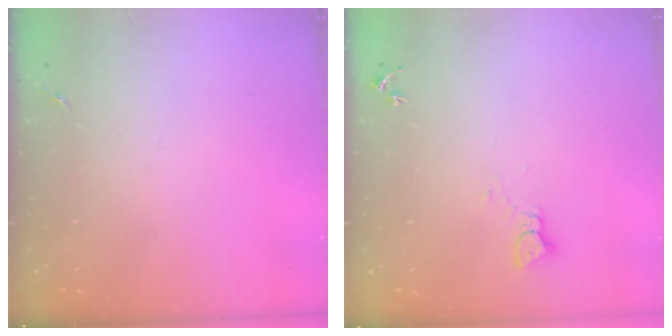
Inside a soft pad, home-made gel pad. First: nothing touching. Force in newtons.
{"total": 2.2, "press": 2.2, "slide": 0.2}